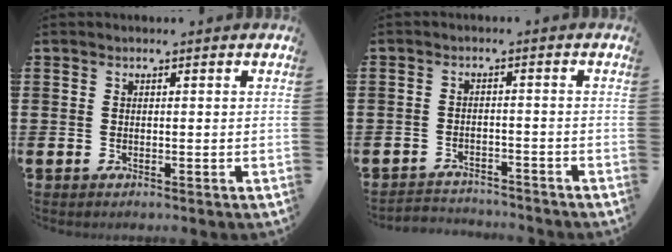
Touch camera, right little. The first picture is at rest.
{"total": 2.4, "force": [-2.4, 0.2, -0.3], "torque": [-0.003, 0.001, -0.054]}